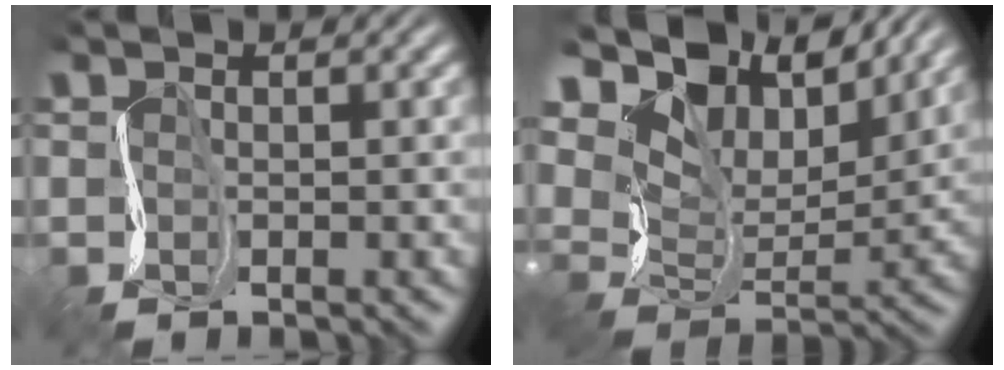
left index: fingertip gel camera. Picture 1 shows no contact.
{"total": 11.0, "force": [8.8, 4.7, 4.7], "torque": [-0.105, -0.001, 0.146]}